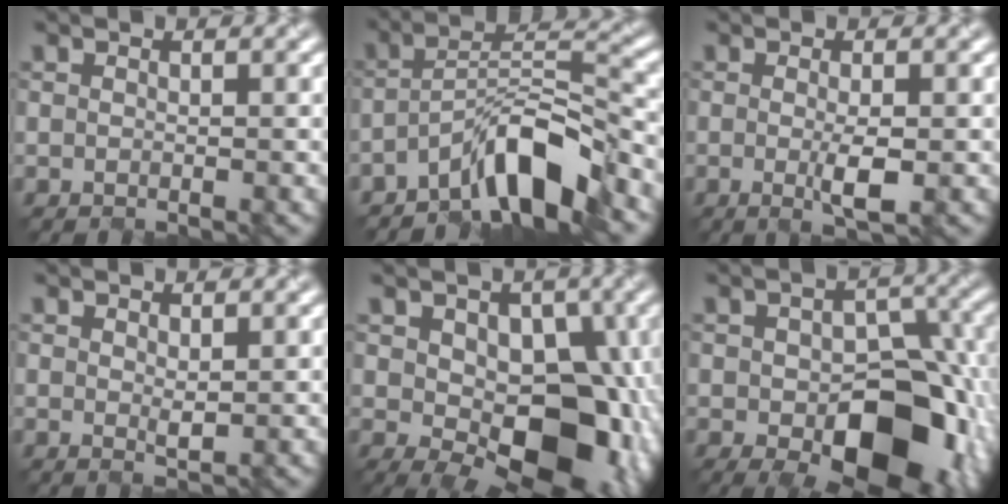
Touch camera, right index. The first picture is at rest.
{"total": 6.5, "force": [-4.7, 1.4, 4.2], "torque": [-0.074, 0.009, -0.087]}
{"total": 2.1, "force": [-0.6, 0.2, 2.0], "torque": [-0.041, -0.005, -0.002]}
{"total": 0.6, "force": [0.4, 0.0, 0.4], "torque": [-0.016, -0.005, 0.014]}
{"total": 11.4, "force": [-1.6, 6.8, 9.0], "torque": [-0.095, -0.001, -0.018]}
{"total": 11.7, "force": [-3.5, 6.7, 9.0], "torque": [-0.125, -0.018, -0.041]}